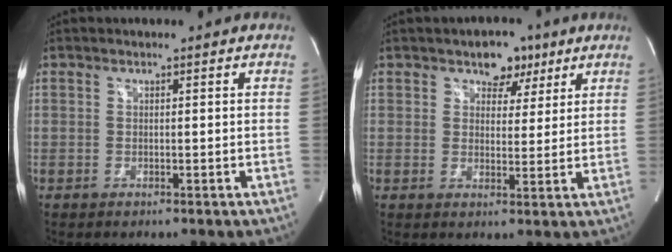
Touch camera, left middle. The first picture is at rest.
{"total": 4.9, "force": [3.1, 3.2, 2.1], "torque": [-0.019, 0.007, 0.045]}